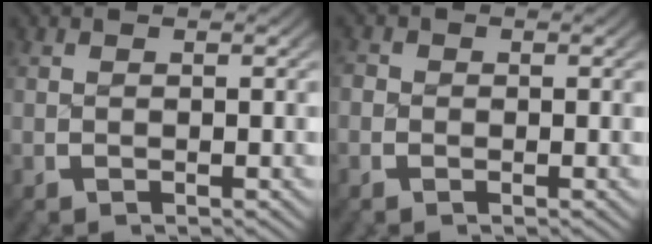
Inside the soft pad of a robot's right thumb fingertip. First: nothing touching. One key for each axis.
{"total": 1.6, "fx": -0.3, "fy": 1.5, "fz": 0.5, "tx": -0.011, "ty": -0.005, "tz": -0.013}